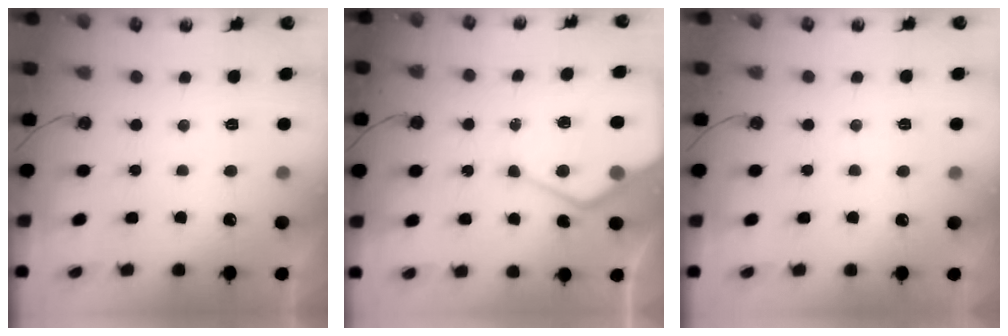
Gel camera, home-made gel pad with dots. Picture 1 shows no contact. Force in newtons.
{"total": 13.5, "press": 13.5, "slide": 1.3}
{"total": 4.7, "press": 4.6, "slide": 0.6}